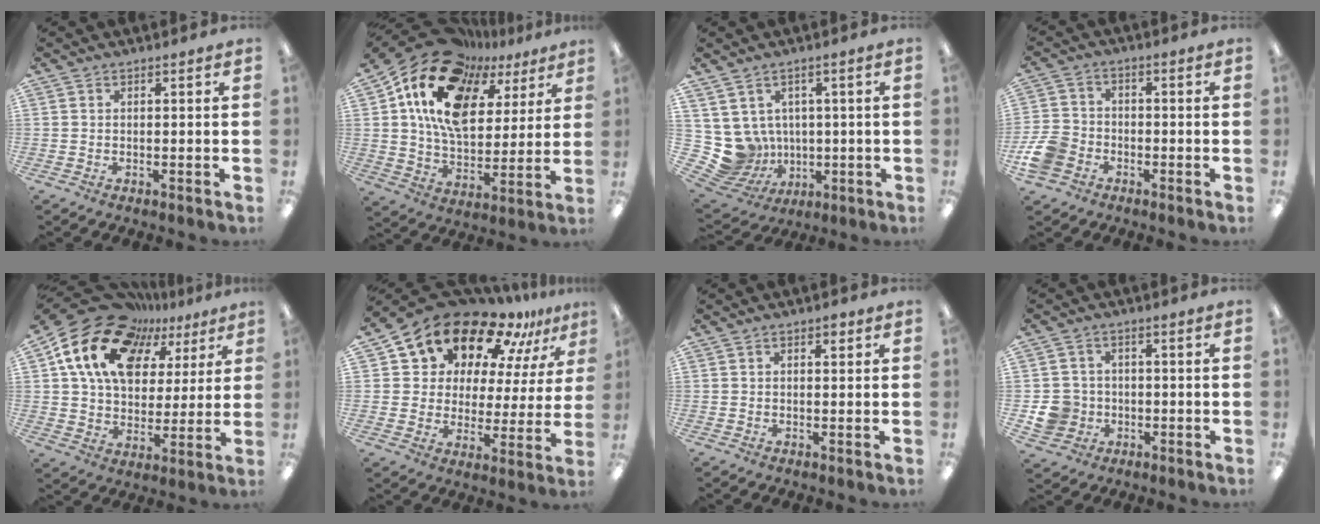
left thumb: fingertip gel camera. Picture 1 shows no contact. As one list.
[{"total": 18.9, "force": [10.4, 11.5, 10.9], "torque": [-0.218, -0.050, 0.185]}, {"total": 8.5, "force": [1.1, 8.3, 1.9], "torque": [-0.090, -0.020, 0.032]}, {"total": 7.4, "force": [-3.6, 5.5, 3.4], "torque": [-0.082, 0.021, -0.069]}, {"total": 20.3, "force": [11.7, 13.5, 9.6], "torque": [-0.194, -0.058, 0.210]}, {"total": 17.1, "force": [12.6, 9.8, 6.0], "torque": [-0.118, -0.093, 0.222]}, {"total": 2.1, "force": [0.8, 1.2, 1.5], "torque": [-0.014, -0.001, 0.009]}, {"total": 7.0, "force": [-1.4, 6.5, 2.0], "torque": [-0.047, 0.018, -0.021]}]